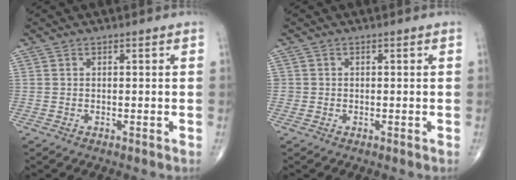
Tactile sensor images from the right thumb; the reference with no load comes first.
{"total": 0.8, "force": [-0.1, 0.8, 0.0], "torque": [0.006, 0.005, -0.003]}